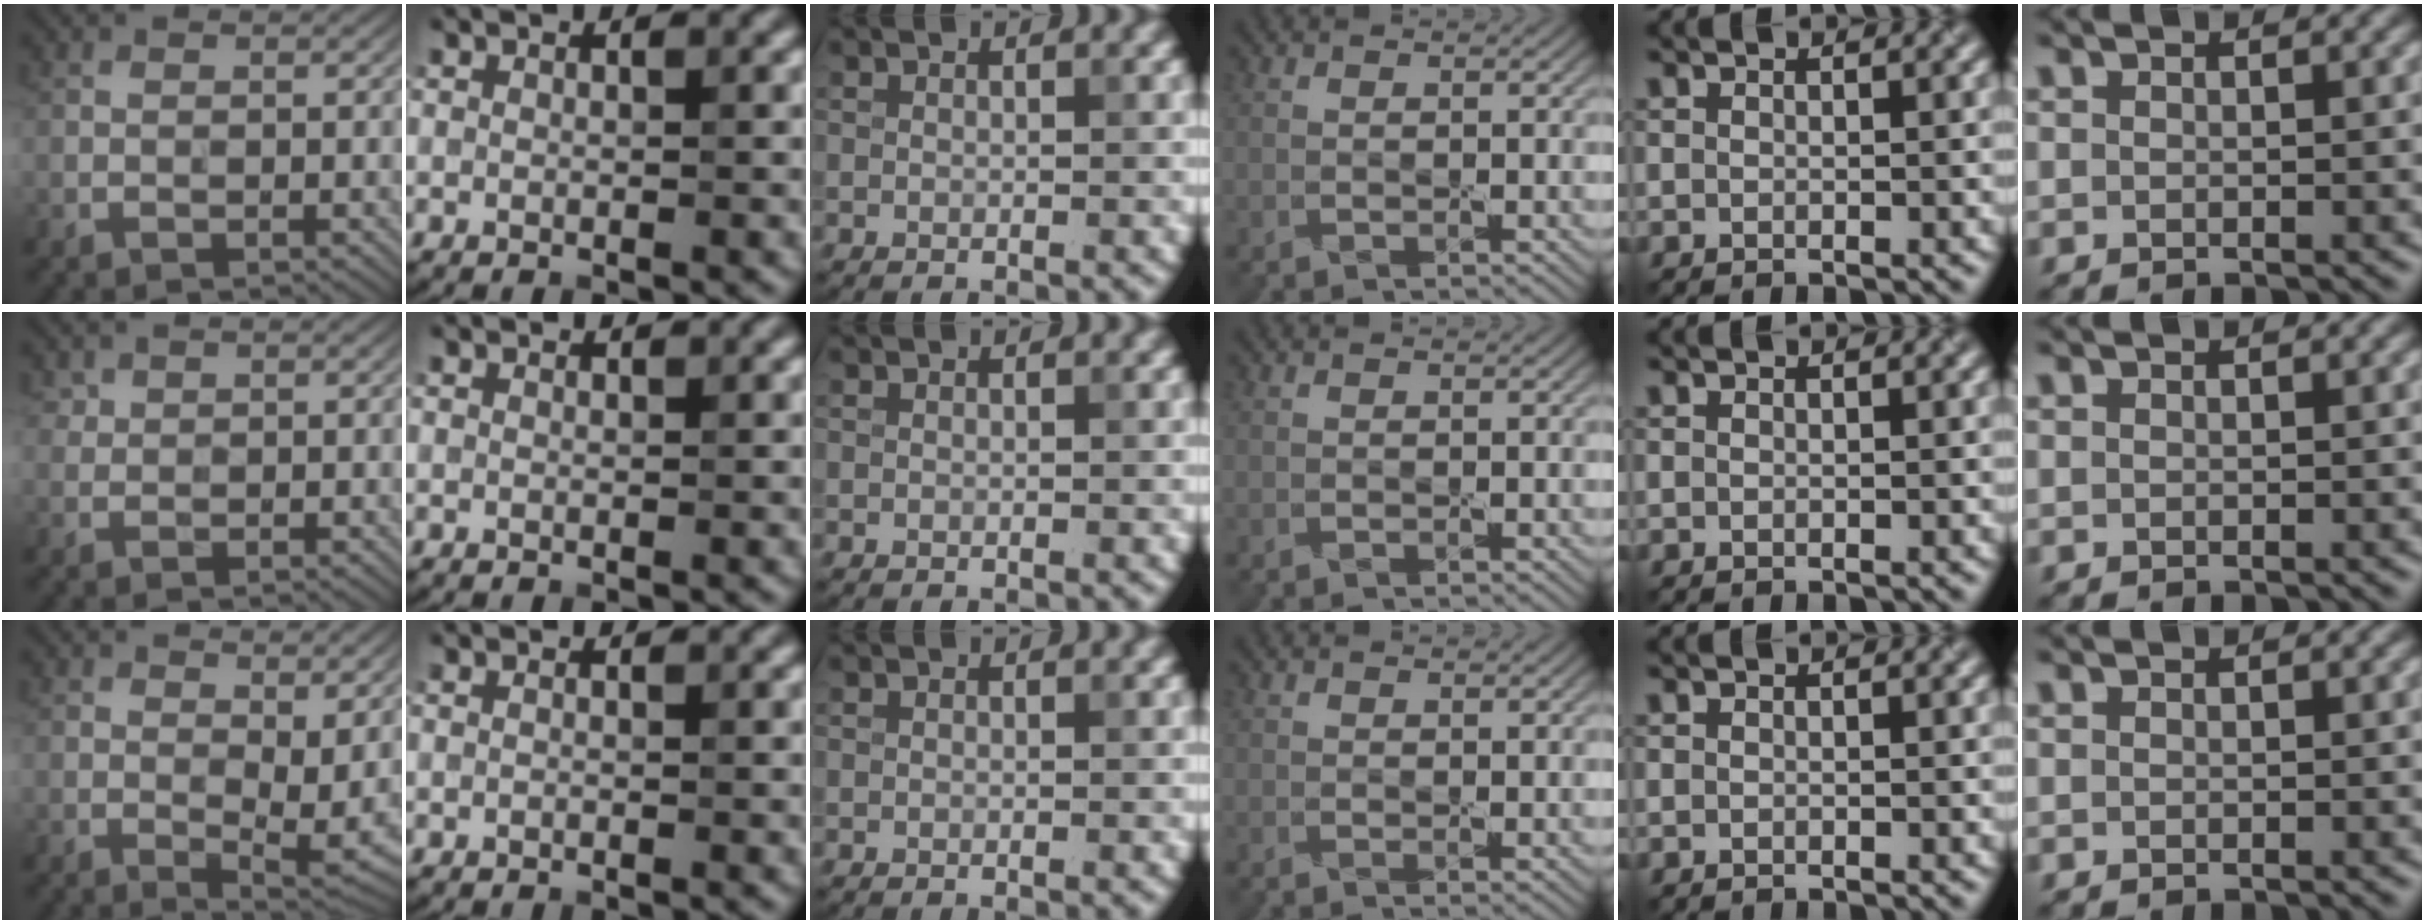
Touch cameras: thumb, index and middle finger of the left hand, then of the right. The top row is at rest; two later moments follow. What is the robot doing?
{"motion": "peel", "object": "aluminum foil"}